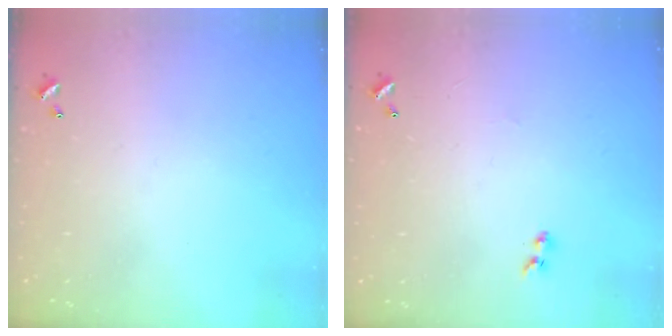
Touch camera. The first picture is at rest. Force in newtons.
{"total": 1.3, "press": 1.1, "slide": 0.7}